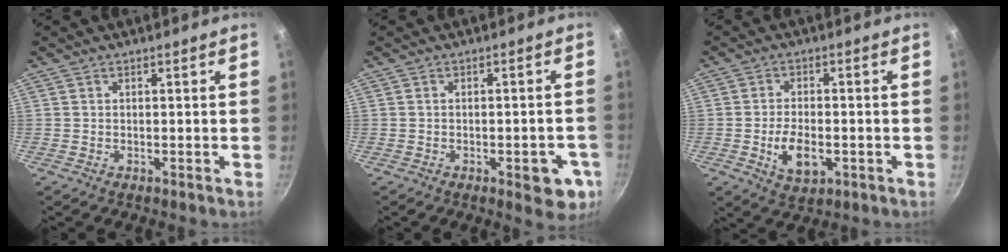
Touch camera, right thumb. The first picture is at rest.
{"total": 7.2, "force": [-2.7, 3.1, 6.0], "torque": [-0.050, 0.010, -0.030]}
{"total": 7.3, "force": [-1.9, 4.0, 5.8], "torque": [-0.094, 0.005, -0.027]}